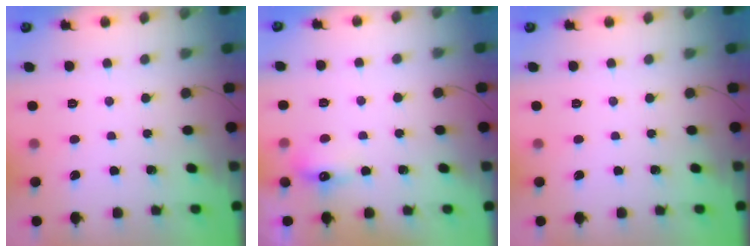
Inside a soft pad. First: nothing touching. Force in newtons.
{"total": 6.2, "press": 6.1, "slide": 1.1}
{"total": 0.0}